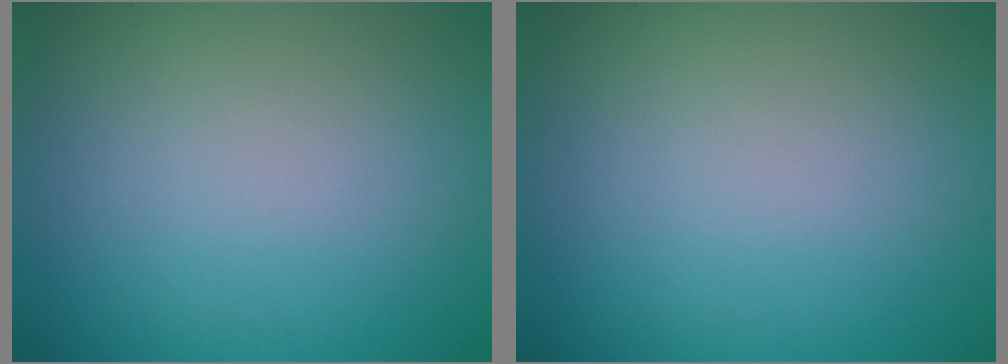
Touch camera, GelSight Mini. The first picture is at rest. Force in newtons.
{"total": 0.0}